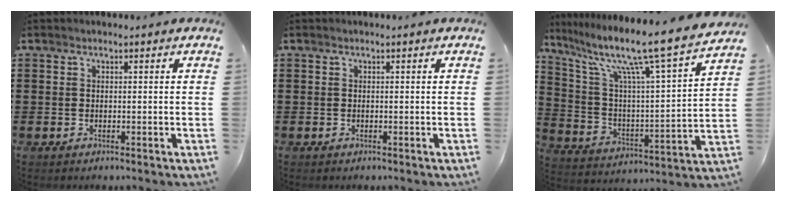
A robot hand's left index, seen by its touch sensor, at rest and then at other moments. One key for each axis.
{"total": 0.0}
{"total": 12.0, "fx": 9.4, "fy": 0.2, "fz": 7.5, "tx": -0.163, "ty": -0.072, "tz": 0.143}